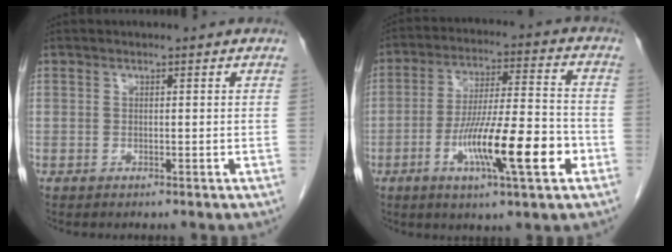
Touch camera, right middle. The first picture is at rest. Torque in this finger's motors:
{"motor_torque": [1.11, -1.03, 0.37, 0.21]}